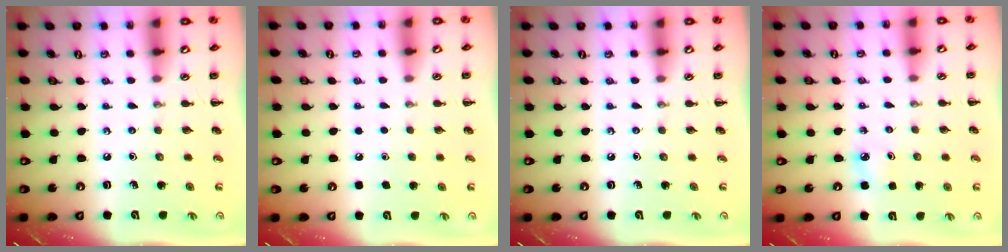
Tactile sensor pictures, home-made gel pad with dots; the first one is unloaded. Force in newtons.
{"total": 1.8, "press": 1.8, "slide": 0.1}
{"total": 0.0}
{"total": 4.2, "press": 3.9, "slide": 1.5}